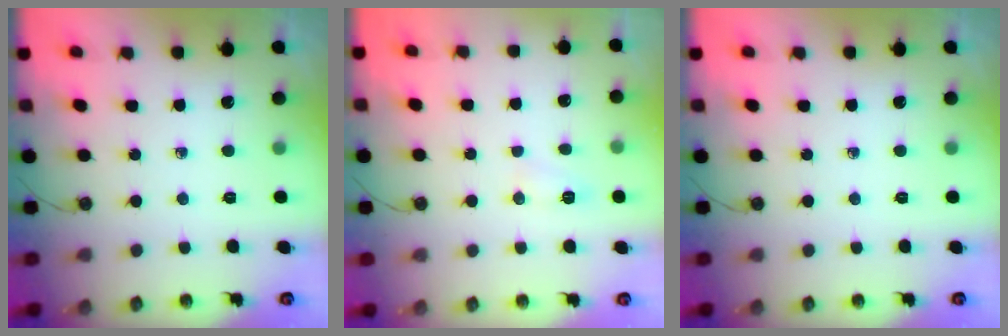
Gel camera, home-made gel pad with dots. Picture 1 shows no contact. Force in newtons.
{"total": 6.7, "press": 6.7, "slide": 0.6}
{"total": 0.0}